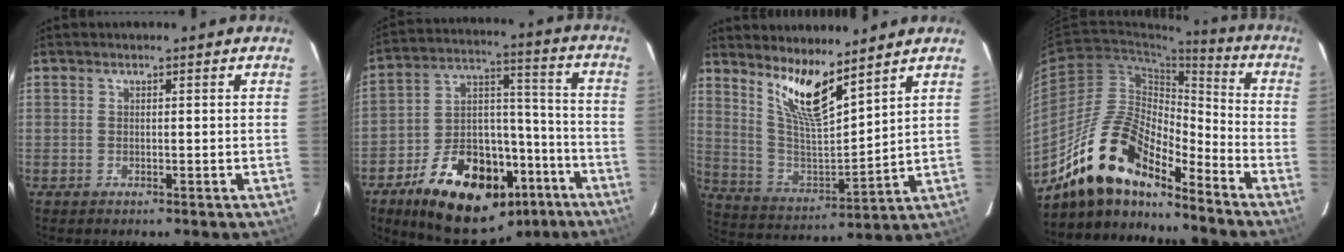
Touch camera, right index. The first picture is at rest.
{"total": 25.2, "force": [-15.1, 14.1, 14.4], "torque": [-0.266, 0.043, -0.209]}
{"total": 11.7, "force": [8.6, 2.1, 7.6], "torque": [-0.146, -0.015, 0.175]}
{"total": 16.6, "force": [-13.2, 5.1, 8.6], "torque": [-0.153, 0.007, -0.255]}